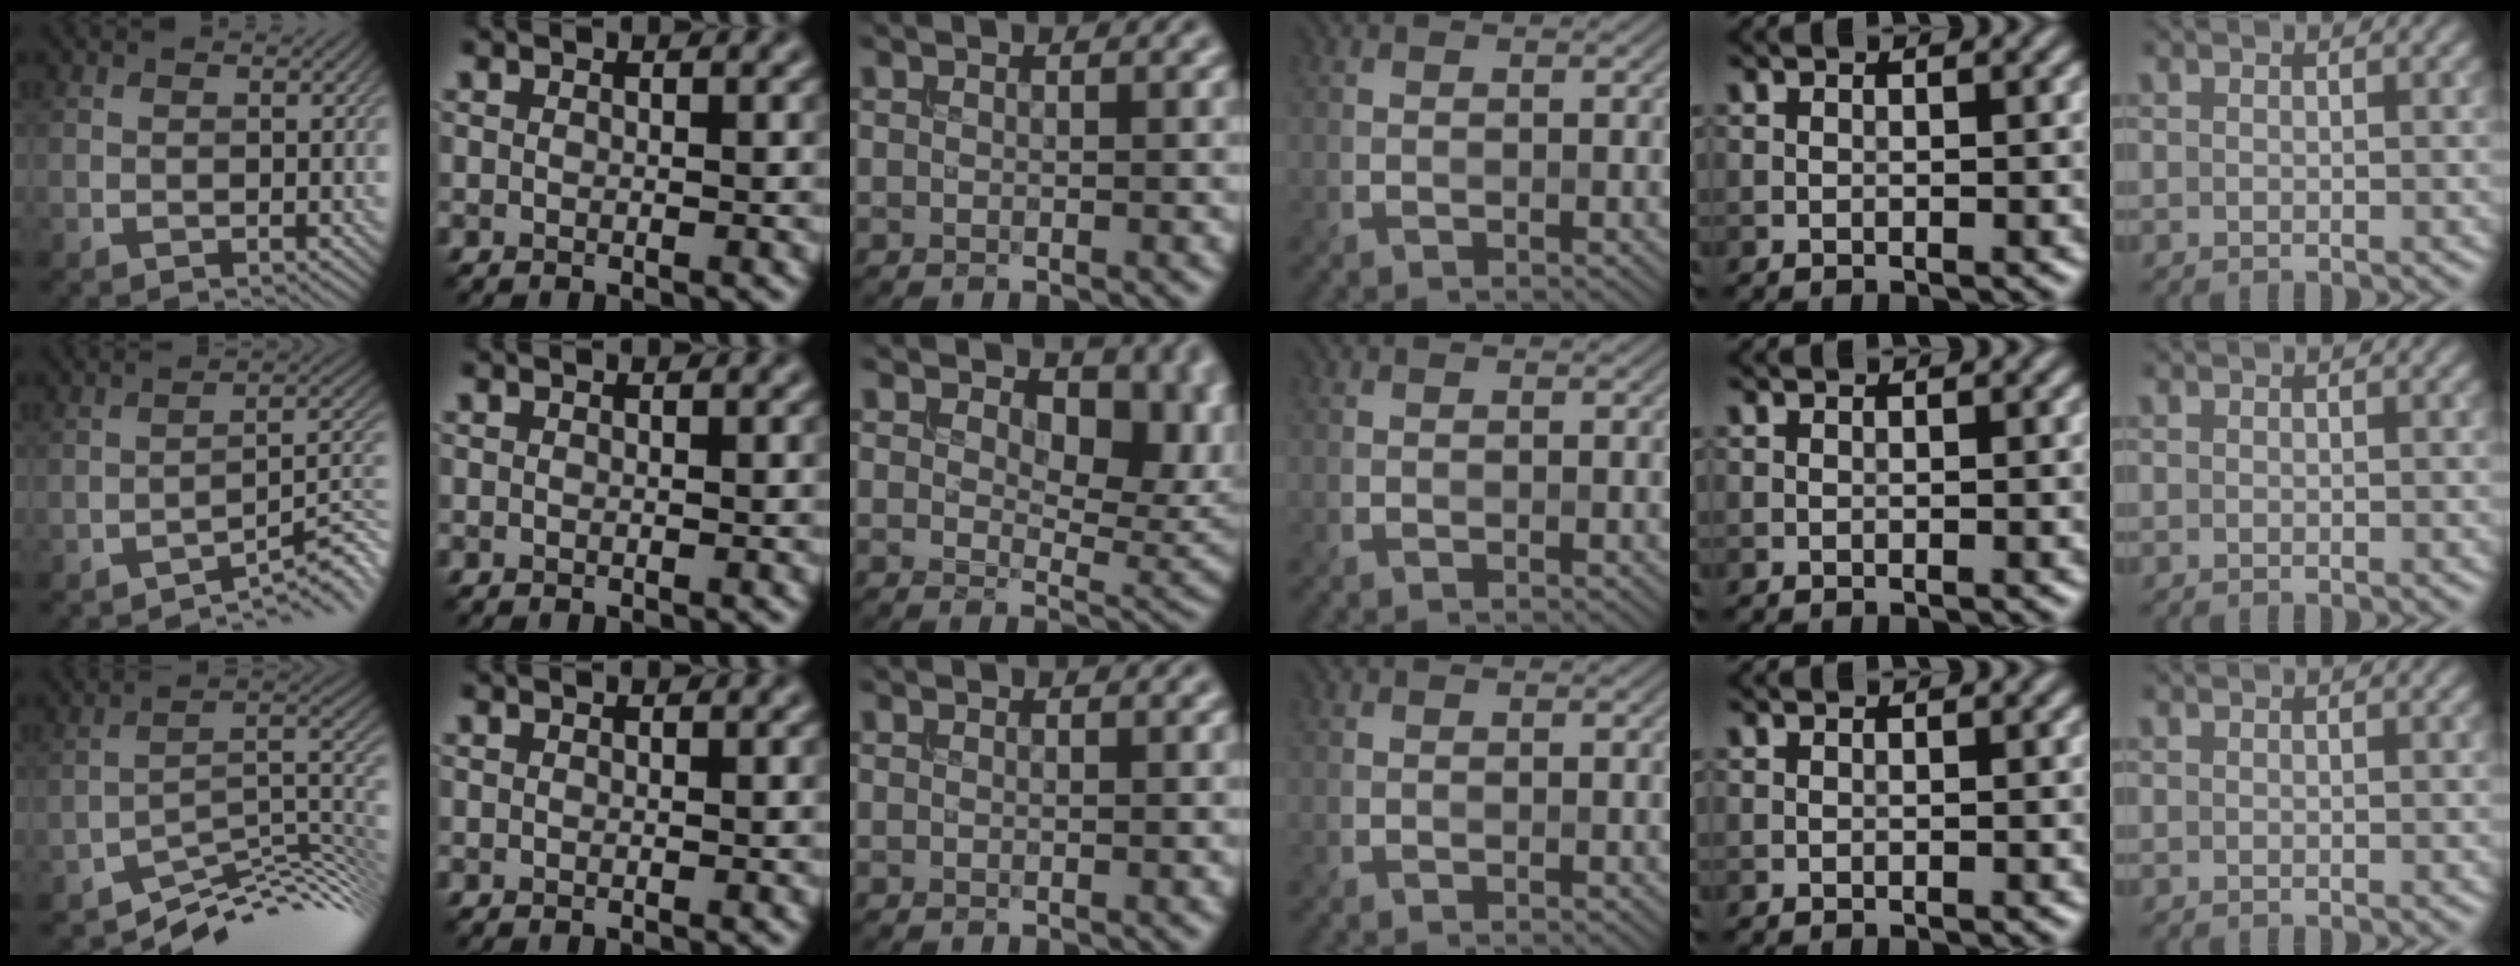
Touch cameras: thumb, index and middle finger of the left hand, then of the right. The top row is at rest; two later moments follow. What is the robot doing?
{"motion": "extract", "object": "bucket"}